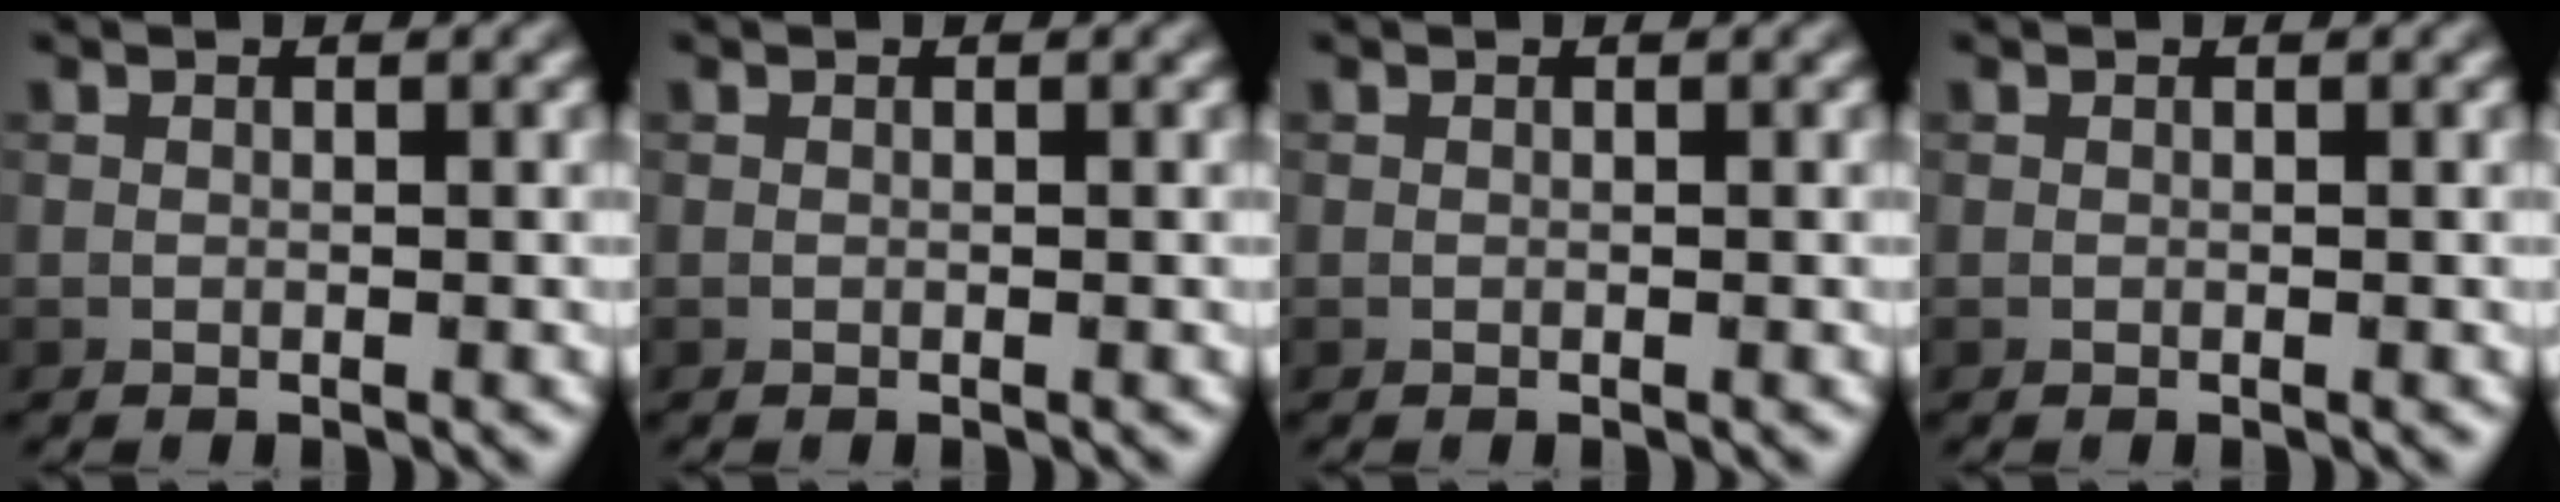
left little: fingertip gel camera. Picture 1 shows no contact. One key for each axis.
{"total": 0.0}
{"total": 0.0}
{"total": 0.0}